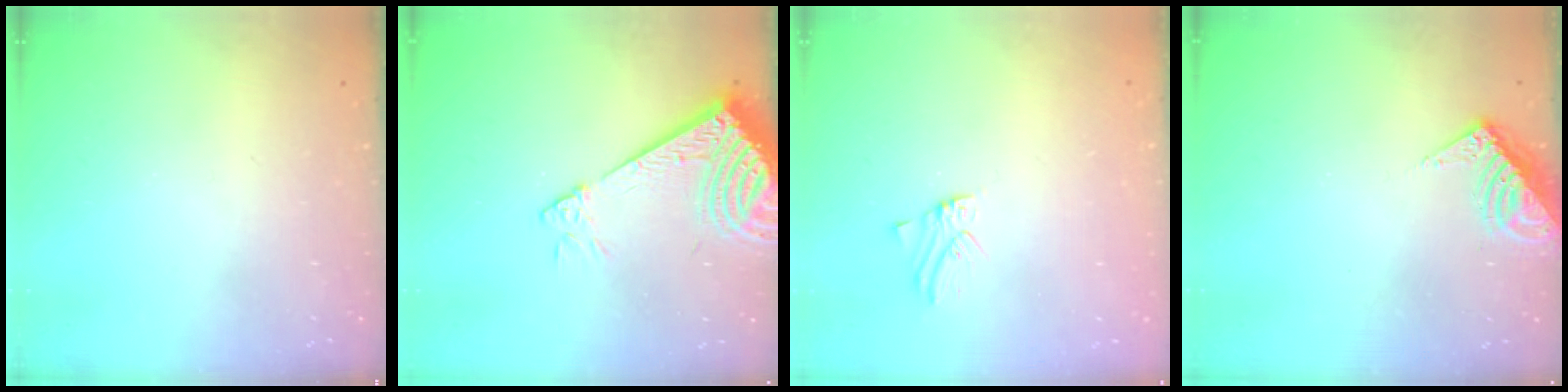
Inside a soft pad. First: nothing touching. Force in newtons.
{"total": 12.0, "press": 11.9, "slide": 1.8}
{"total": 0.0}
{"total": 8.2, "press": 8.2, "slide": 1.0}